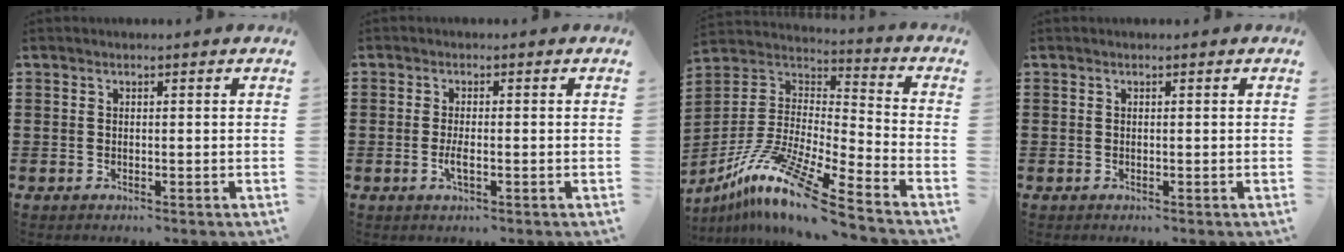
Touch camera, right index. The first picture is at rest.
{"total": 2.1, "force": [-0.7, 0.5, 1.9], "torque": [-0.040, -0.005, -0.016]}
{"total": 13.0, "force": [-10.0, 0.4, 8.2], "torque": [-0.172, -0.002, -0.199]}
{"total": 0.0}